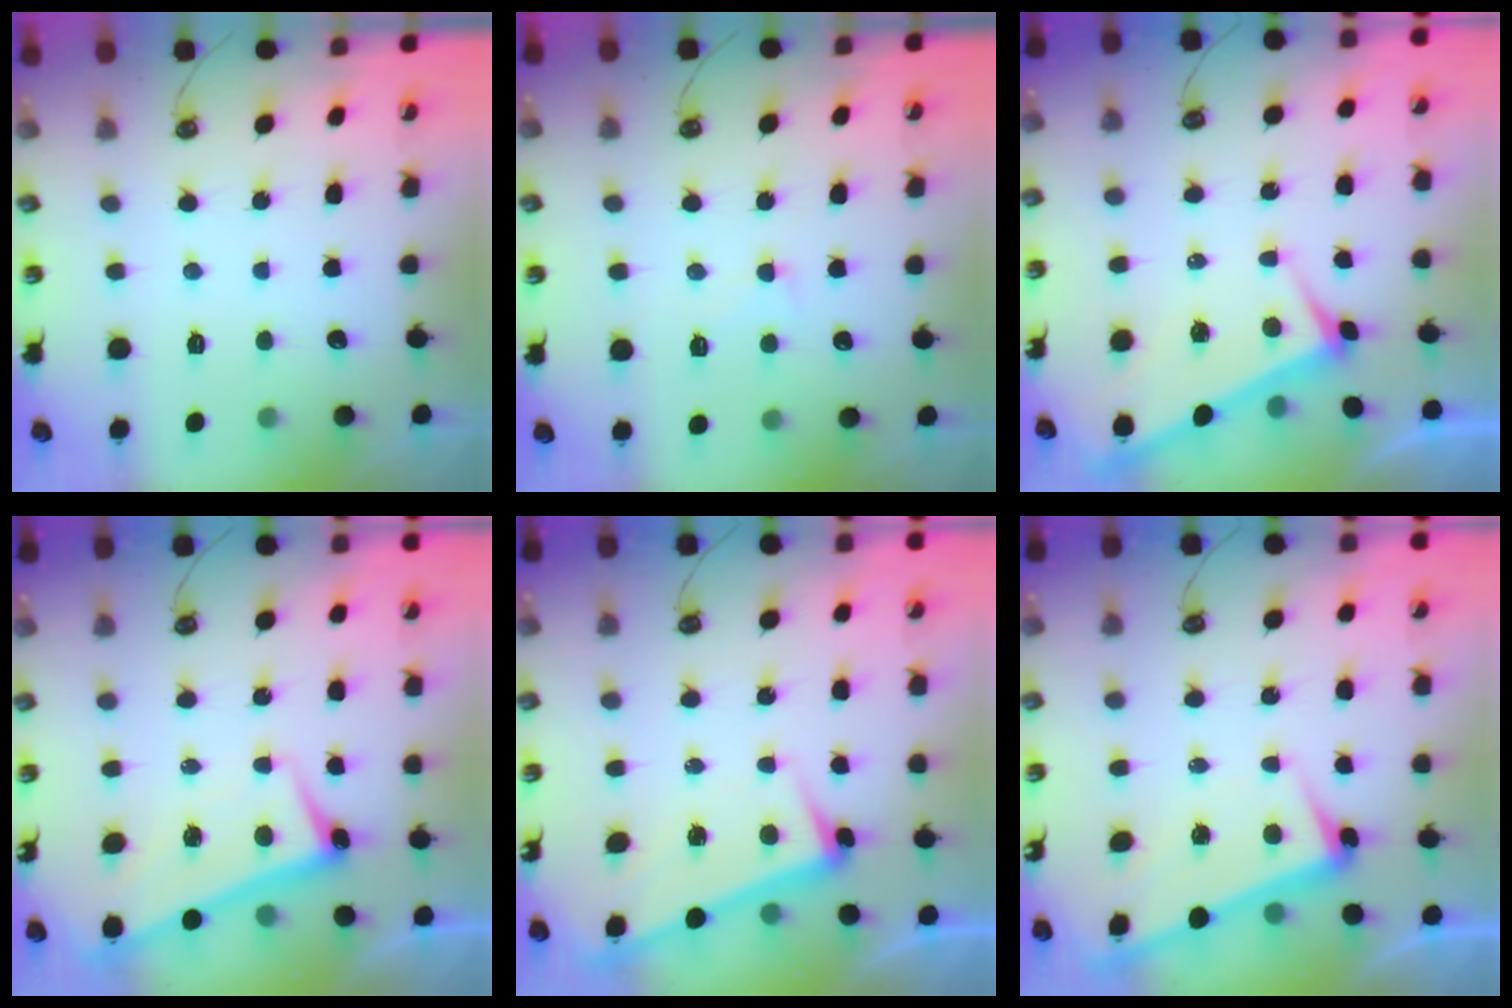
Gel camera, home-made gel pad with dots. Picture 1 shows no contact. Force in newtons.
{"total": 0.9, "press": 0.5, "slide": 0.8}
{"total": 3.8, "press": 3.8, "slide": 0.2}
{"total": 2.6, "press": 2.5, "slide": 0.6}
{"total": 3.6, "press": 3.4, "slide": 1.2}
{"total": 3.0, "press": 2.8, "slide": 0.9}